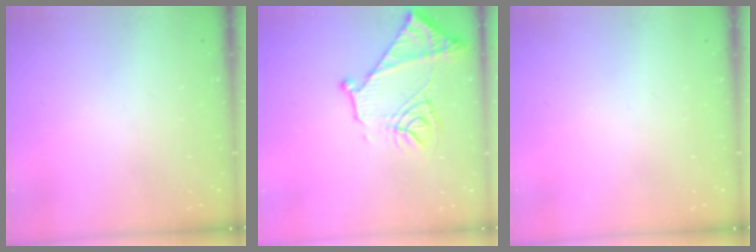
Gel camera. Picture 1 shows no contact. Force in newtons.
{"total": 17.6, "press": 17.5, "slide": 1.7}
{"total": 0.0}